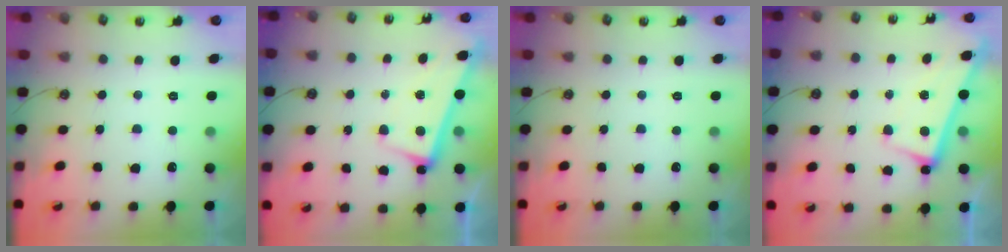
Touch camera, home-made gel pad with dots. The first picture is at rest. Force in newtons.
{"total": 2.6, "press": 2.4, "slide": 0.9}
{"total": 0.0}
{"total": 2.8, "press": 2.8, "slide": 0.4}